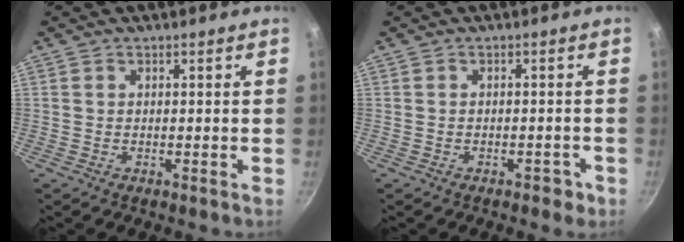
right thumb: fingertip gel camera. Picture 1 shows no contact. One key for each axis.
{"total": 2.2, "fx": -1.4, "fy": 1.2, "fz": 1.2, "tx": -0.012, "ty": 0.010, "tz": -0.016}